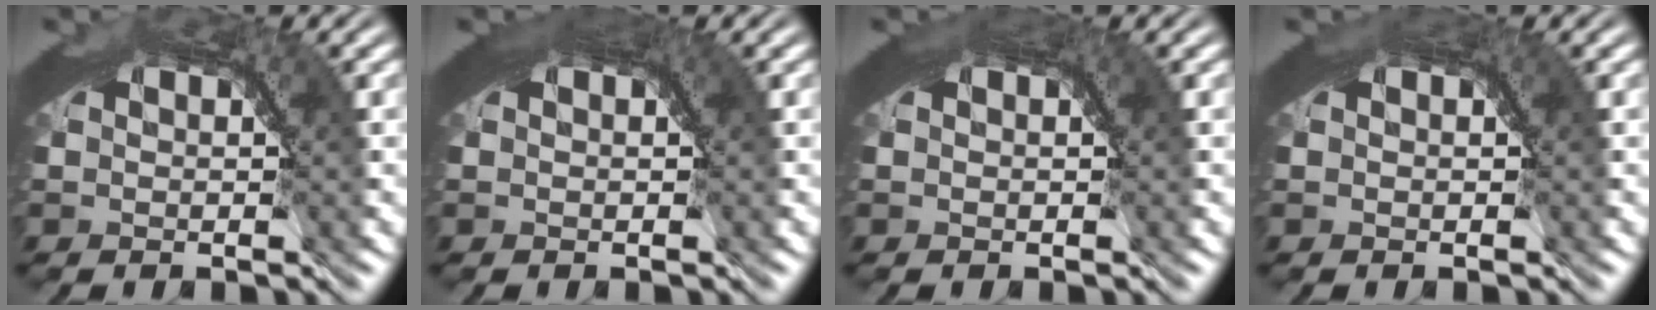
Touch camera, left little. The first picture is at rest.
{"total": 1.6, "force": [0.9, 0.4, 1.3], "torque": [-0.012, 0.004, 0.010]}
{"total": 1.2, "force": [0.6, 0.3, 1.0], "torque": [-0.008, 0.001, 0.007]}
{"total": 0.8, "force": [0.4, 0.2, 0.7], "torque": [-0.006, 0.000, 0.005]}